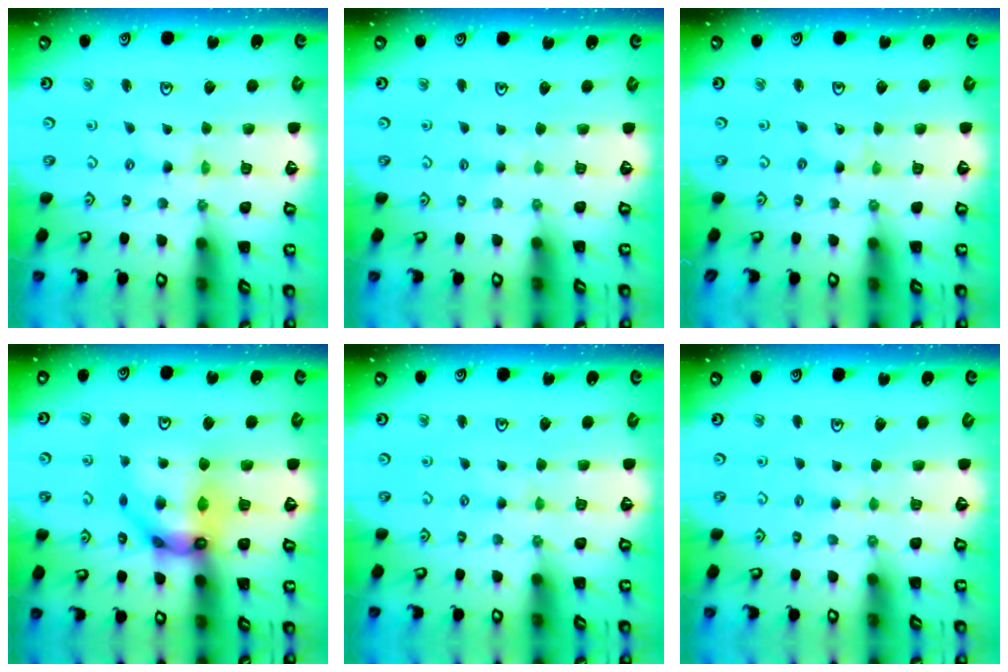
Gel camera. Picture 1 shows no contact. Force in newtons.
{"total": 2.3, "press": 2.3, "slide": 0.3}
{"total": 0.0}
{"total": 14.9, "press": 14.8, "slide": 1.3}
{"total": 2.5, "press": 2.5, "slide": 0.4}
{"total": 2.4, "press": 2.4, "slide": 0.5}